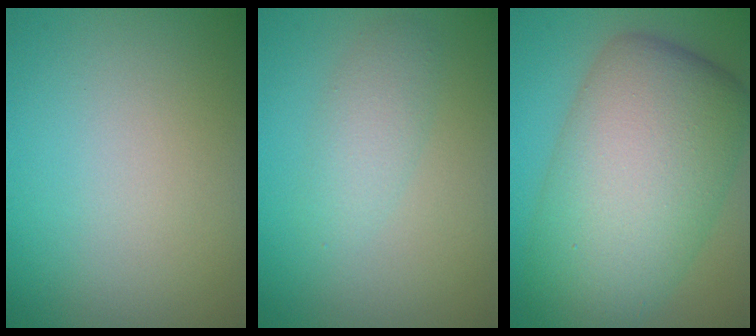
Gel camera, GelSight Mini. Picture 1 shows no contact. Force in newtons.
{"total": 2.2, "press": 2.2, "slide": 0.1}
{"total": 12.4, "press": 12.4, "slide": 0.4}